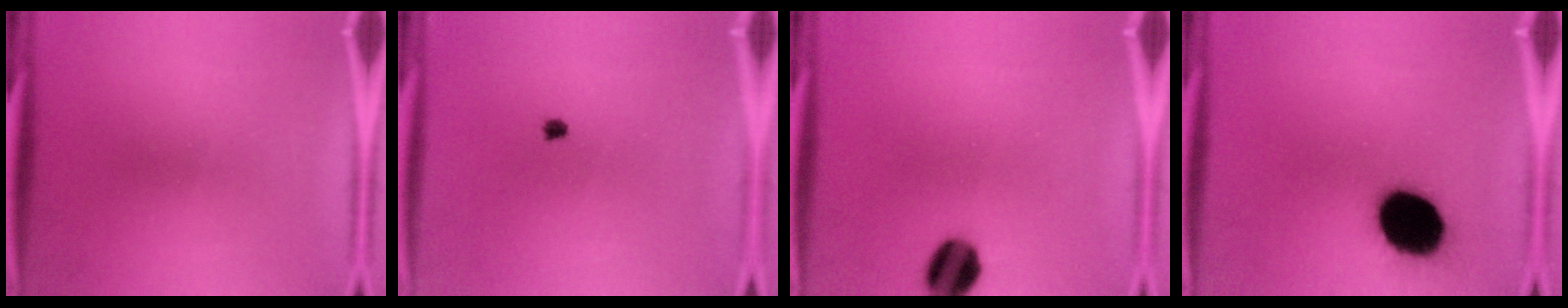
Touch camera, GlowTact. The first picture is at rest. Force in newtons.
{"total": 0.6}
{"total": 8.6}
{"total": 19.4}